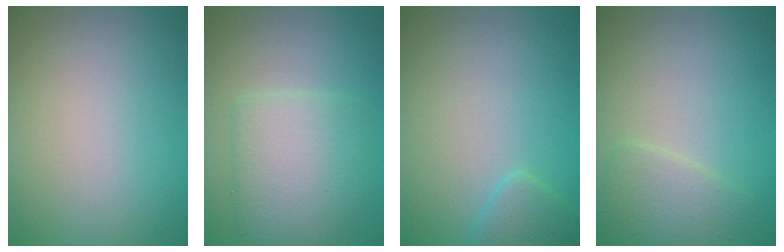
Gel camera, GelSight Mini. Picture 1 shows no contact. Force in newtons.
{"total": 4.8, "press": 4.8, "slide": 0.3}
{"total": 1.8, "press": 1.8, "slide": 0.1}
{"total": 2.4, "press": 2.4, "slide": 0.0}